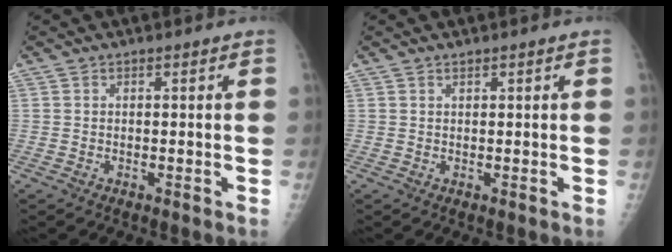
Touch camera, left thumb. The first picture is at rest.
{"total": 0.6, "force": [0.4, 0.3, 0.2], "torque": [-0.002, -0.002, 0.006]}